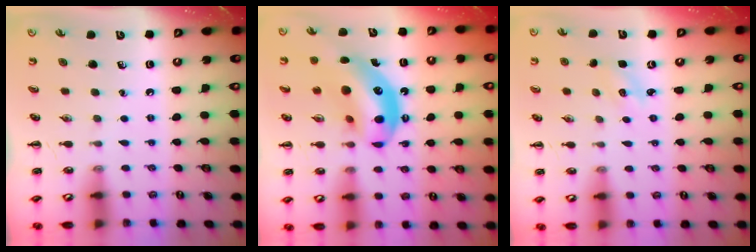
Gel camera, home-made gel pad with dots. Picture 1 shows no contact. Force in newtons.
{"total": 15.4, "press": 14.9, "slide": 3.9}
{"total": 1.6, "press": 1.5, "slide": 0.5}